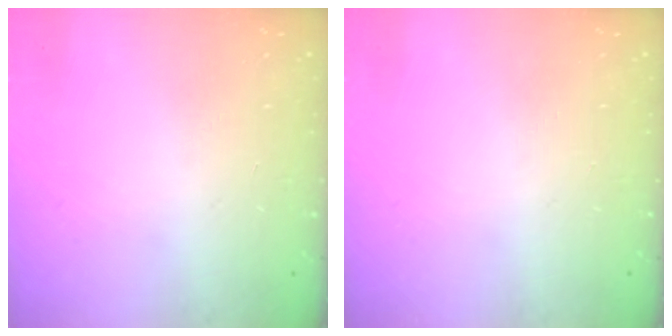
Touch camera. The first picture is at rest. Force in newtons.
{"total": 0.0}